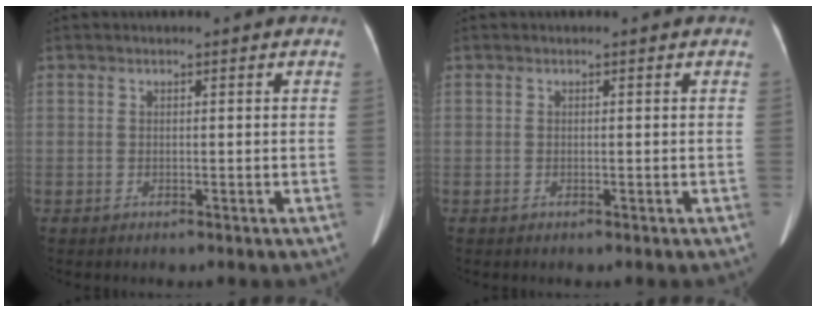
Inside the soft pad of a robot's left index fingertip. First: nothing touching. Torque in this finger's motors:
{"motor_torque": [0.06, 0.02, 0.01, 0.00]}